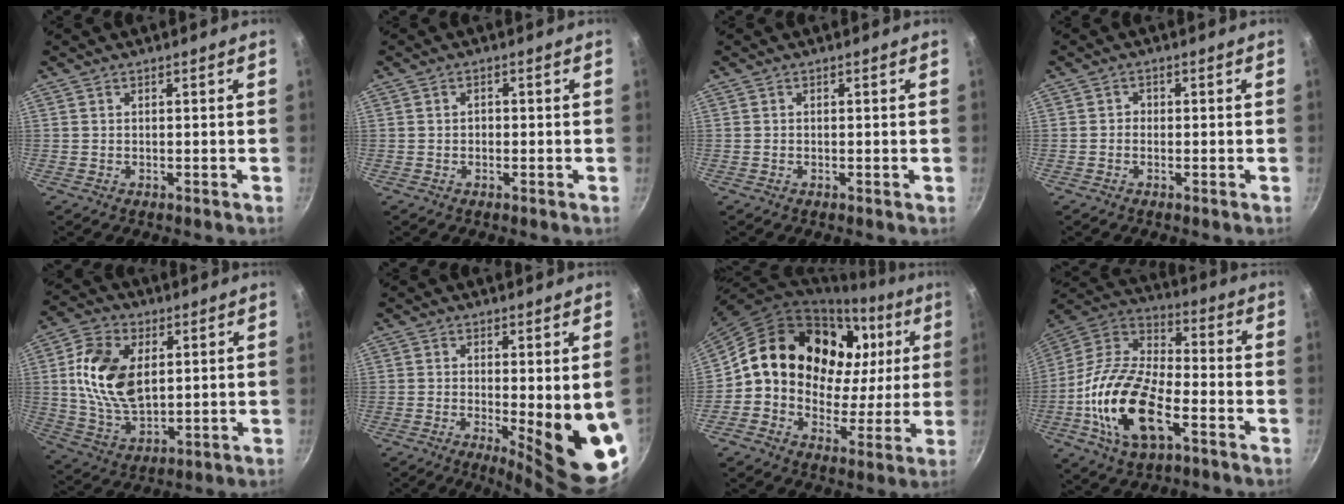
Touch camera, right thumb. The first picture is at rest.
{"total": 1.1, "force": [-0.2, 0.8, 0.6], "torque": [-0.009, 0.004, -0.004]}
{"total": 0.0}
{"total": 1.1, "force": [-0.4, 1.0, 0.3], "torque": [-0.002, 0.003, -0.011]}
{"total": 14.8, "force": [2.9, 9.0, 11.3], "torque": [-0.197, -0.009, 0.059]}
{"total": 11.7, "force": [-1.2, 3.1, 11.3], "torque": [-0.130, -0.025, -0.007]}
{"total": 22.5, "force": [5.7, 17.3, 13.2], "torque": [-0.192, 0.018, 0.086]}
{"total": 20.8, "force": [-7.0, 10.2, 16.6], "torque": [-0.307, 0.033, -0.149]}